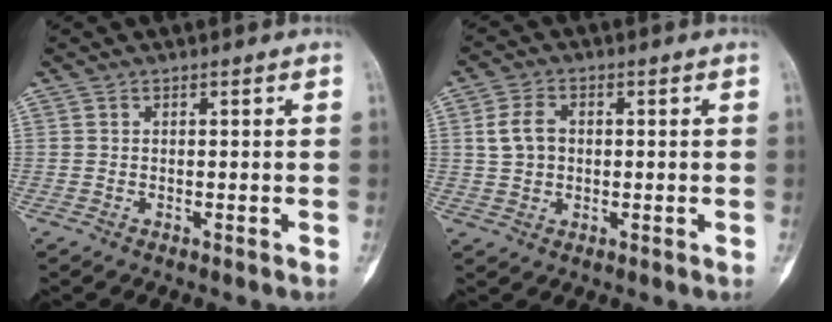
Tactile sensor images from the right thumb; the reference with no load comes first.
{"total": 5.1, "force": [0.7, 3.9, 3.3], "torque": [-0.058, 0.009, 0.013]}